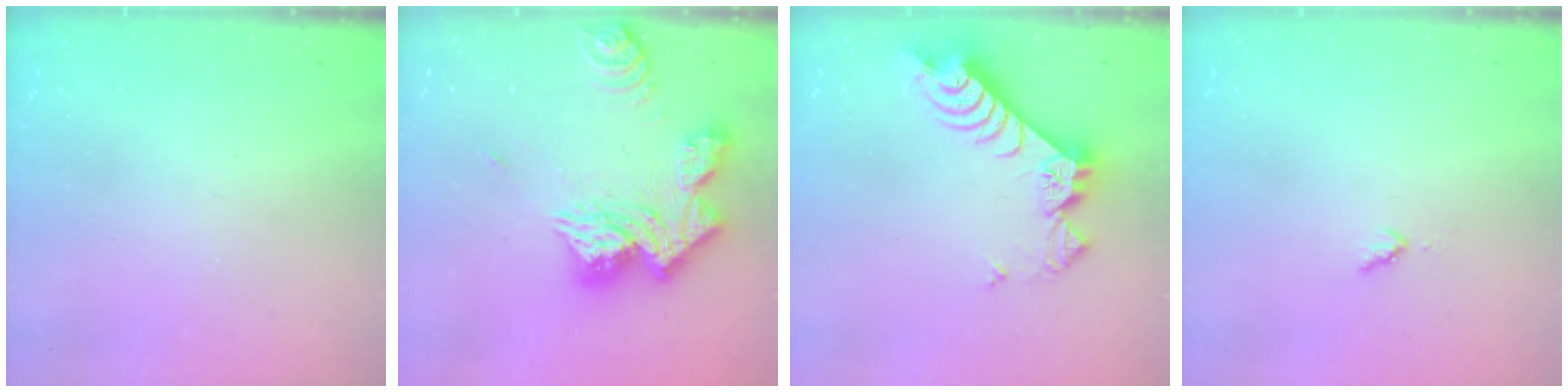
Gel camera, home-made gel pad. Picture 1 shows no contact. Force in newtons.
{"total": 18.5, "press": 18.4, "slide": 1.6}
{"total": 8.4, "press": 8.4, "slide": 1.0}
{"total": 2.8, "press": 2.8, "slide": 0.4}